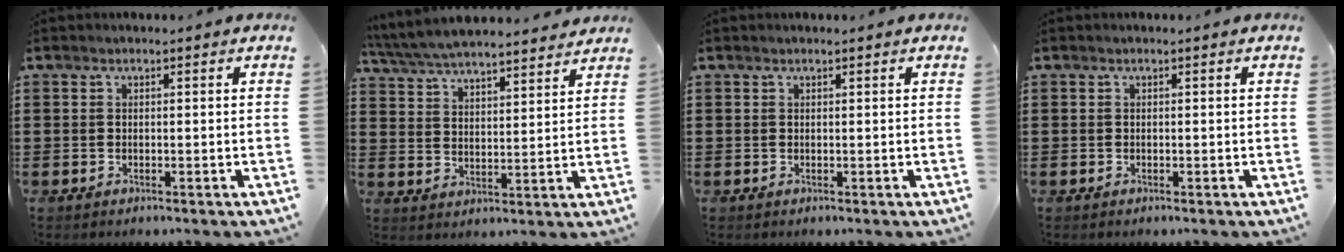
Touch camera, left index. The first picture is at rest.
{"total": 5.7, "force": [5.5, 0.7, 1.1], "torque": [-0.047, -0.027, 0.098]}
{"total": 0.0}
{"total": 0.0}